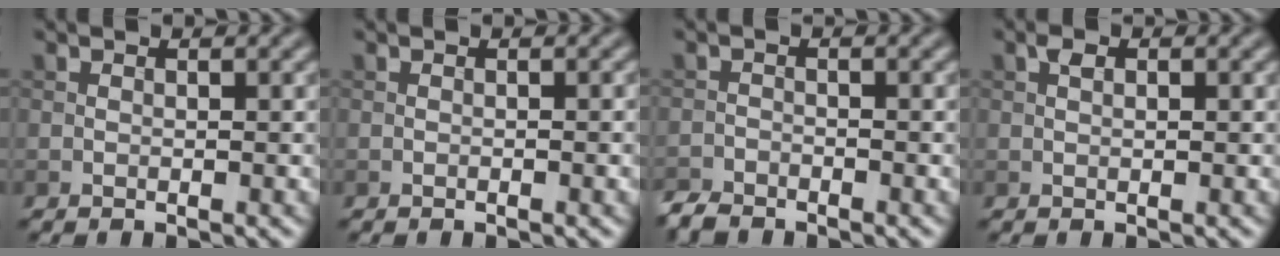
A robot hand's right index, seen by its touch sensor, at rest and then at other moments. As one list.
[{"total": 1.0, "force": [-0.3, 0.2, 0.9], "torque": [-0.011, 0.000, -0.004]}, {"total": 2.1, "force": [-2.0, 0.5, 0.3], "torque": [-0.007, -0.005, -0.045]}, {"total": 1.0, "force": [0.3, 0.5, 0.8], "torque": [-0.015, 0.001, 0.005]}]